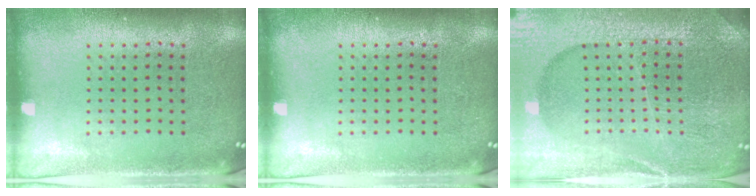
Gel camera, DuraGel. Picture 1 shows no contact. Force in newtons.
{"total": 0.0}
{"total": 4.9, "press": 4.5, "slide": 1.9}